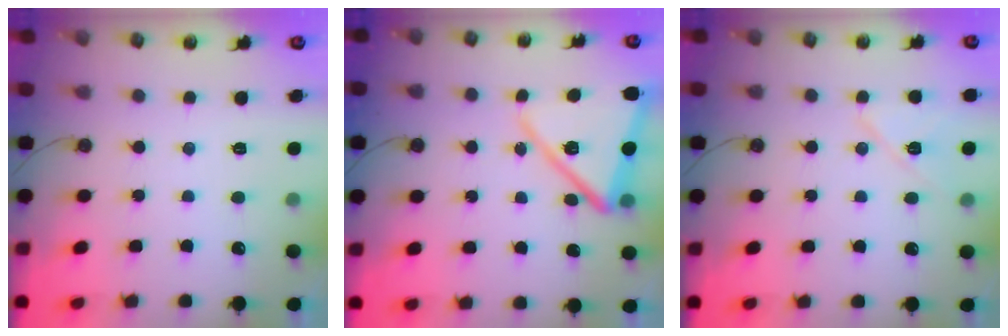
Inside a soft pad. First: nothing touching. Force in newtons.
{"total": 15.1, "press": 15.0, "slide": 1.0}
{"total": 9.0, "press": 8.9, "slide": 1.5}